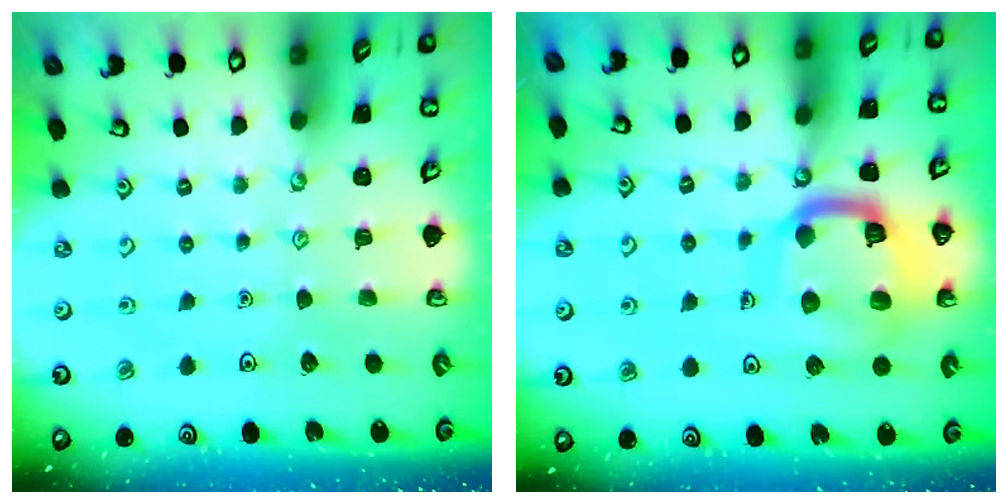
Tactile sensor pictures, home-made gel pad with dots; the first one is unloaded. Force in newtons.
{"total": 15.5, "press": 15.5, "slide": 1.2}